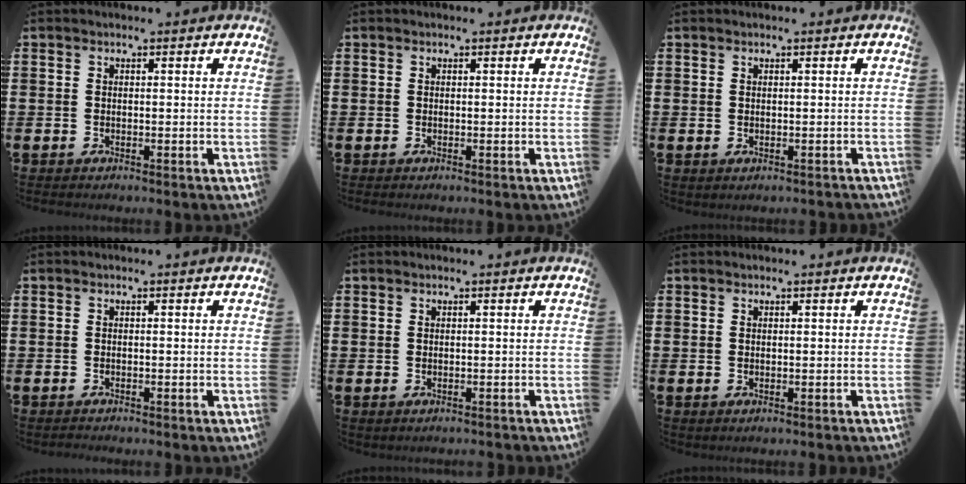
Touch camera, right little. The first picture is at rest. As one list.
[{"total": 0.0}, {"total": 0.0}, {"total": 0.6, "force": [-0.6, 0.0, 0.0], "torque": [-0.002, -0.002, -0.013]}, {"total": 0.0}, {"total": 0.0}]